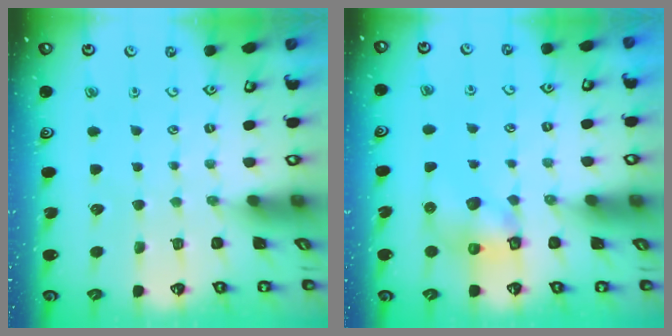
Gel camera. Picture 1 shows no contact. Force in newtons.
{"total": 8.7, "press": 8.7, "slide": 0.2}